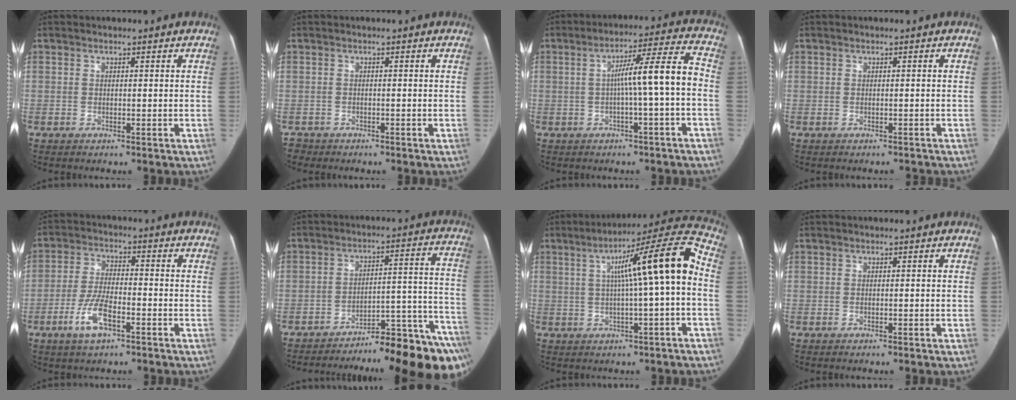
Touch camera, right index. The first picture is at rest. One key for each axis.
{"total": 2.0, "fx": -1.3, "fy": 1.5, "fz": -0.3, "tx": 0.001, "ty": 0.002, "tz": -0.024}
{"total": 9.6, "fx": -1.2, "fy": -0.3, "fz": 9.5, "tx": -0.147, "ty": 0.033, "tz": -0.019}
{"total": 1.2, "fx": -0.8, "fy": 0.9, "fz": 0.1, "tx": -0.002, "ty": 0.003, "tz": -0.010}
{"total": 7.7, "fx": -3.8, "fy": 2.7, "fz": 6.2, "tx": -0.134, "ty": 0.000, "tz": -0.071}
{"total": 19.5, "fx": -16.7, "fy": 0.5, "fz": 10.0, "tx": -0.047, "ty": 0.033, "tz": -0.236}
{"total": 14.7, "fx": 1.1, "fy": 0.6, "fz": 14.7, "tx": -0.214, "ty": 0.043, "tz": 0.015}
{"total": 0.0}